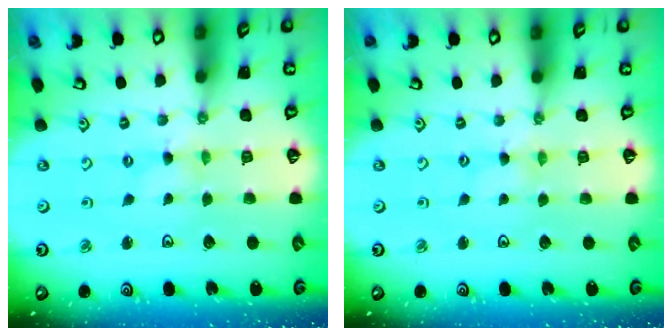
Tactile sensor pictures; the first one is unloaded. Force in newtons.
{"total": 0.7, "press": 0.7, "slide": 0.1}